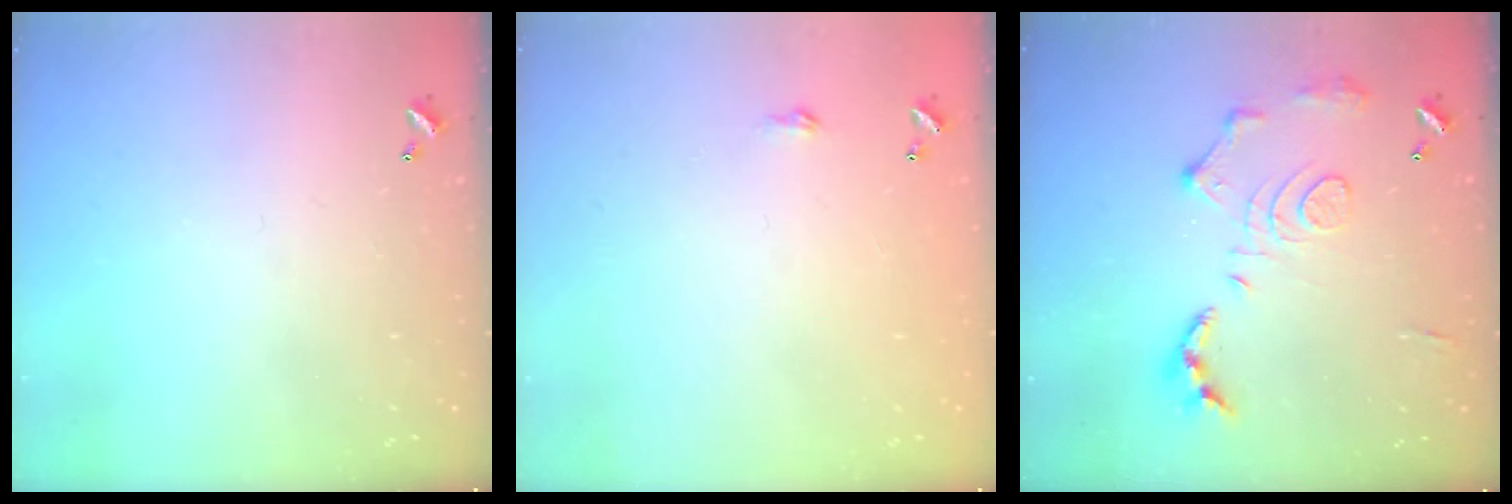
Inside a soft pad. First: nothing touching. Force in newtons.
{"total": 1.8, "press": 1.8, "slide": 0.3}
{"total": 14.2, "press": 14.1, "slide": 1.2}